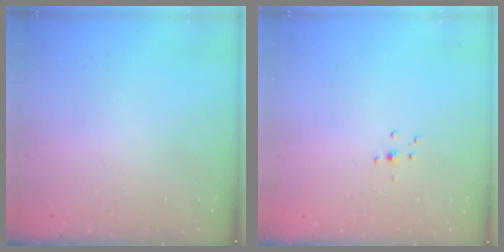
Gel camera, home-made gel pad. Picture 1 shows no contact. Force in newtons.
{"total": 4.8, "press": 4.7, "slide": 0.7}